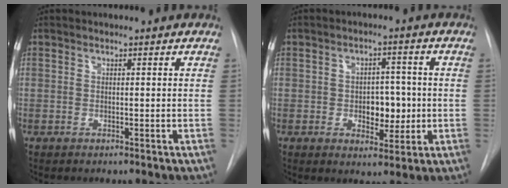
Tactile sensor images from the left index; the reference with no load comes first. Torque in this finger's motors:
{"motor_torque": [0.15, 0.01, 0.12, 0.02]}